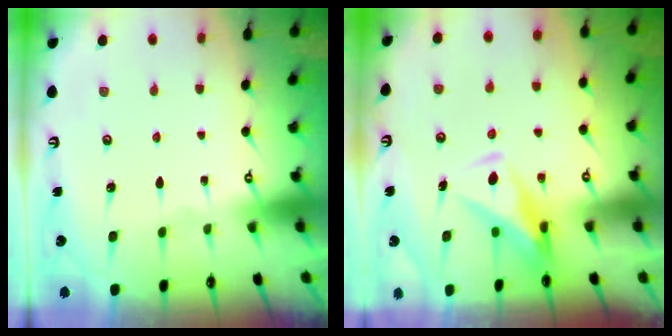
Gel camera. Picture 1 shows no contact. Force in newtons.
{"total": 9.5, "press": 9.5, "slide": 0.9}